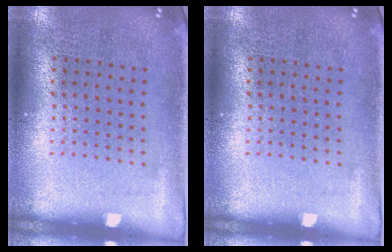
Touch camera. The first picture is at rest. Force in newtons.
{"total": 0.0}